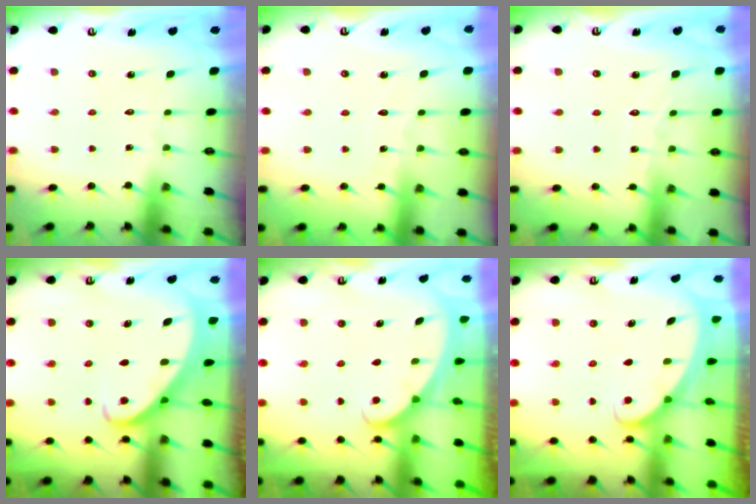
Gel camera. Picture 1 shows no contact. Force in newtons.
{"total": 2.3, "press": 2.3, "slide": 0.1}
{"total": 4.1, "press": 4.1, "slide": 0.5}
{"total": 2.3, "press": 2.3, "slide": 0.3}
{"total": 1.5, "press": 1.5, "slide": 0.1}
{"total": 1.7, "press": 1.7, "slide": 0.2}